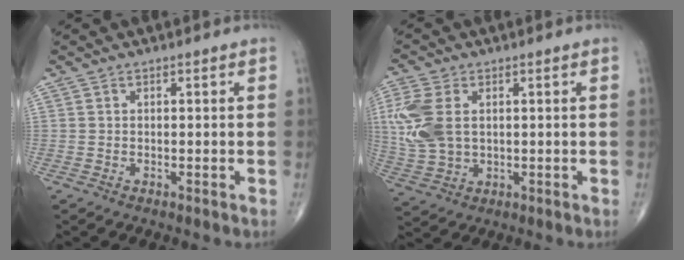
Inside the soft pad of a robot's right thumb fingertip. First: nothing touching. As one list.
[{"total": 10.9, "force": [2.0, 7.1, 8.1], "torque": [-0.195, 0.001, 0.046]}]